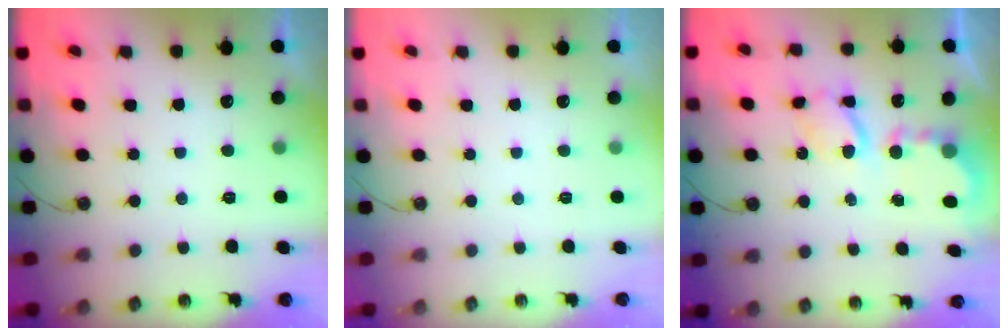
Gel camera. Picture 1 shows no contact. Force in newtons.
{"total": 0.0}
{"total": 6.1, "press": 6.1, "slide": 0.3}